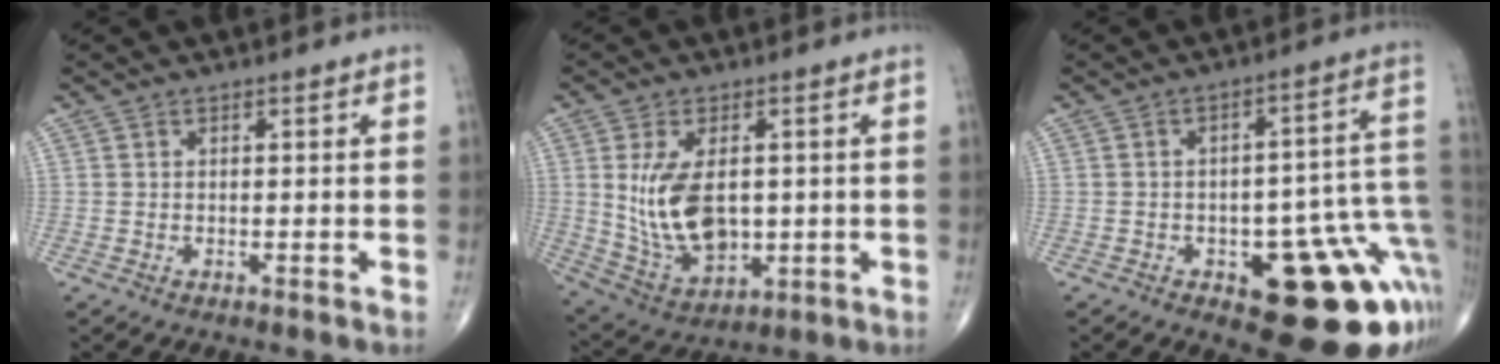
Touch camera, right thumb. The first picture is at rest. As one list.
[{"total": 13.1, "force": [1.0, 7.7, 10.5], "torque": [-0.181, -0.013, 0.038]}, {"total": 20.1, "force": [-6.2, 7.9, 17.4], "torque": [-0.149, 0.042, -0.059]}]